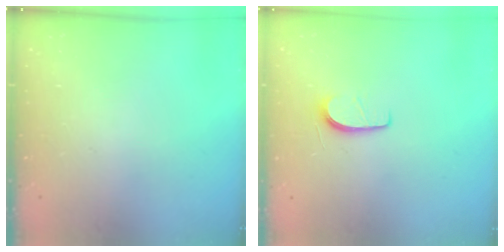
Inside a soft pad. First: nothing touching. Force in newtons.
{"total": 5.6, "press": 5.6, "slide": 0.7}